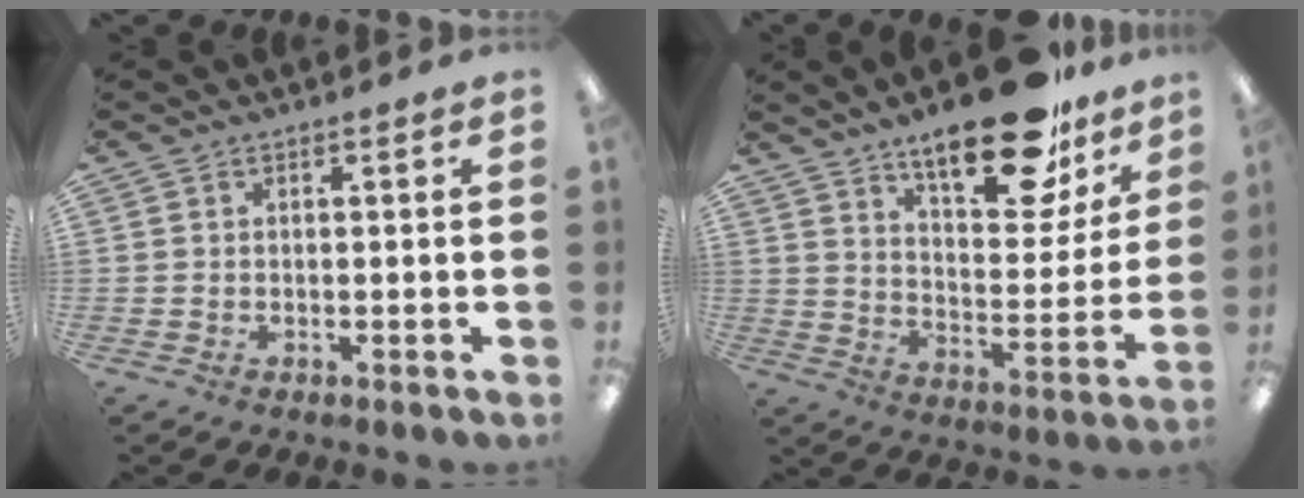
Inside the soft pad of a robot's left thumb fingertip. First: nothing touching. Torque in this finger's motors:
{"motor_torque": [0.72, 0.60, 1.25, -1.53, 0.12]}